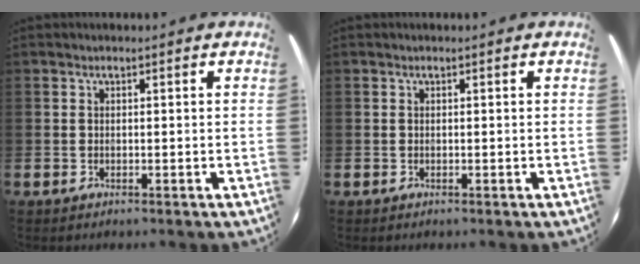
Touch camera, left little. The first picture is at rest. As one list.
[{"total": 0.0}]